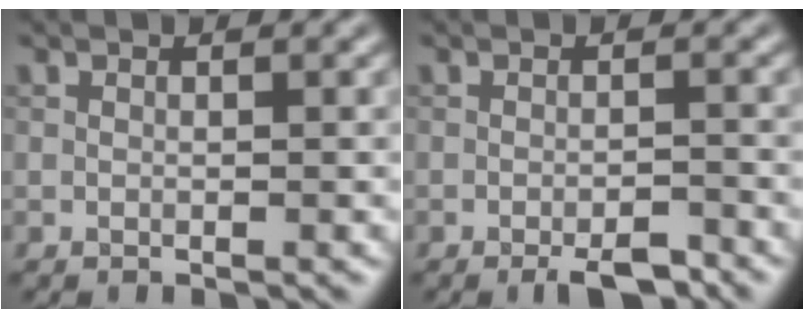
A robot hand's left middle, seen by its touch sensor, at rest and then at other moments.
{"total": 3.0, "force": [-2.2, 0.7, 1.9], "torque": [-0.028, -0.001, -0.035]}